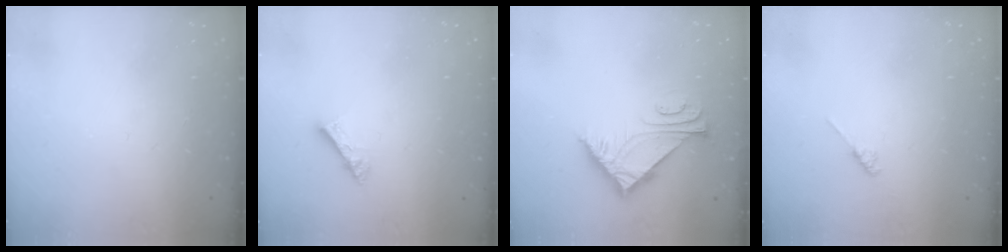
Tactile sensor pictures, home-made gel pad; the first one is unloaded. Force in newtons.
{"total": 5.0, "press": 5.0, "slide": 0.3}
{"total": 6.4, "press": 6.4, "slide": 0.1}
{"total": 1.8, "press": 1.7, "slide": 0.3}